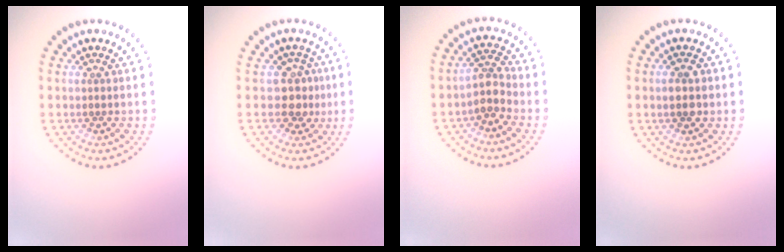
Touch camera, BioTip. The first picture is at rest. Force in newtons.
{"total": 2.3, "press": 1.9, "slide": 1.3}
{"total": 2.6, "press": 2.2, "slide": 1.5}
{"total": 2.7, "press": 2.7, "slide": 0.1}